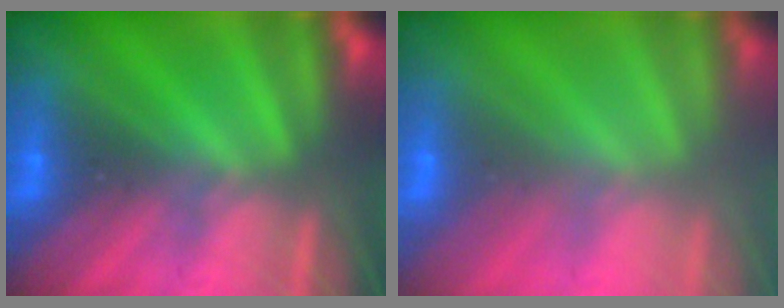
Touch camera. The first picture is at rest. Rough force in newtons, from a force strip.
{"total": 2.9}